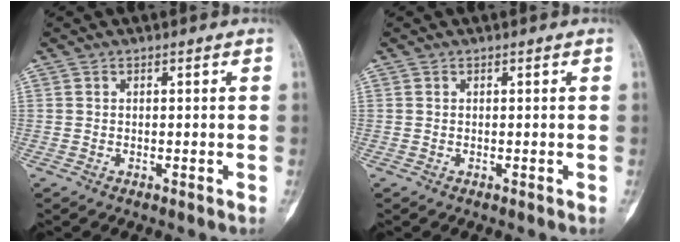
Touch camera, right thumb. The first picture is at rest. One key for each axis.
{"total": 0.0}